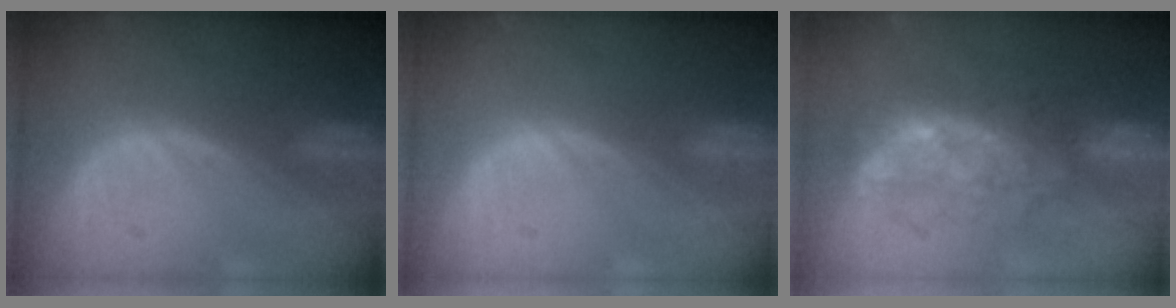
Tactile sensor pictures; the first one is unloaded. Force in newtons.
{"total": 0.0}
{"total": 8.4, "press": 7.5, "slide": 4.0}